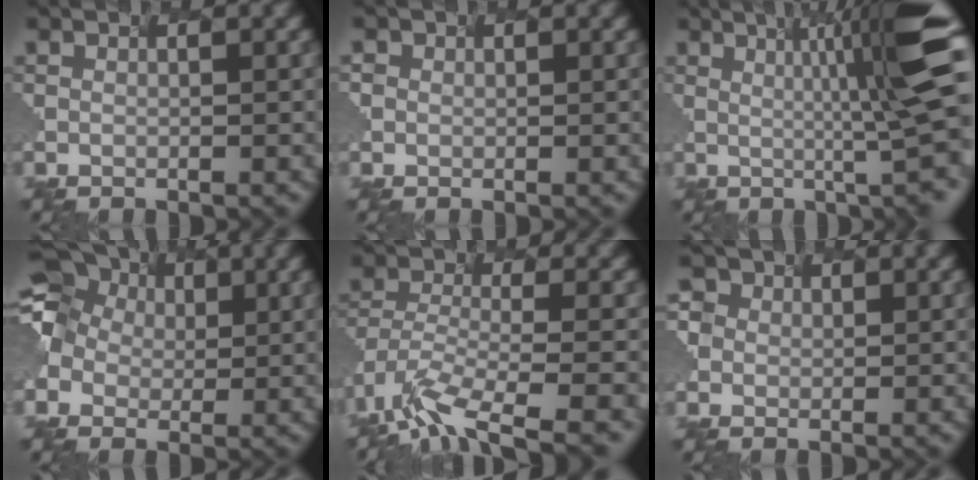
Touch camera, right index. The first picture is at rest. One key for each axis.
{"total": 0.6, "fx": 0.0, "fy": 0.5, "fz": -0.4, "tx": 0.002, "ty": -0.003, "tz": 0.009}
{"total": 10.1, "fx": 1.9, "fy": 1.1, "fz": 9.9, "tx": -0.133, "ty": 0.007, "tz": 0.036}
{"total": 10.1, "fx": 1.4, "fy": 8.7, "fz": 5.0, "tx": -0.116, "ty": 0.038, "tz": -0.019}
{"total": 8.4, "fx": -6.2, "fy": 2.2, "fz": 5.2, "tx": -0.130, "ty": -0.016, "tz": -0.100}
{"total": 1.9, "fx": 0.1, "fy": 1.9, "fz": -0.3, "tx": -0.009, "ty": 0.003, "tz": 0.005}